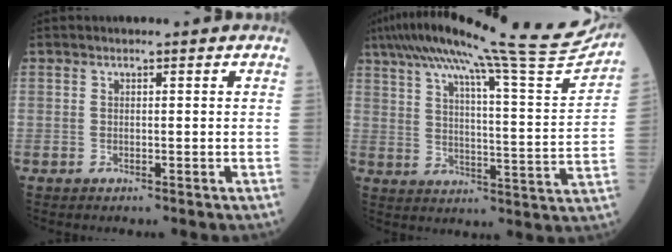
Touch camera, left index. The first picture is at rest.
{"total": 25.5, "force": [22.4, -0.8, 12.2], "torque": [-0.198, -0.042, 0.297]}